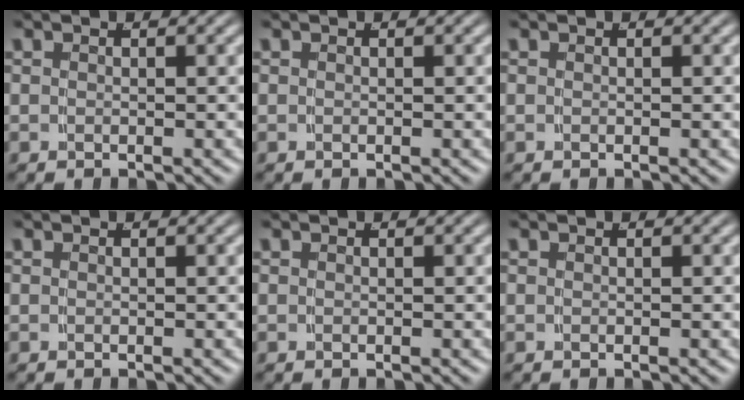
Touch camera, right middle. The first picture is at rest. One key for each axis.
{"total": 0.0}
{"total": 0.0}
{"total": 0.0}
{"total": 0.0}
{"total": 0.0}